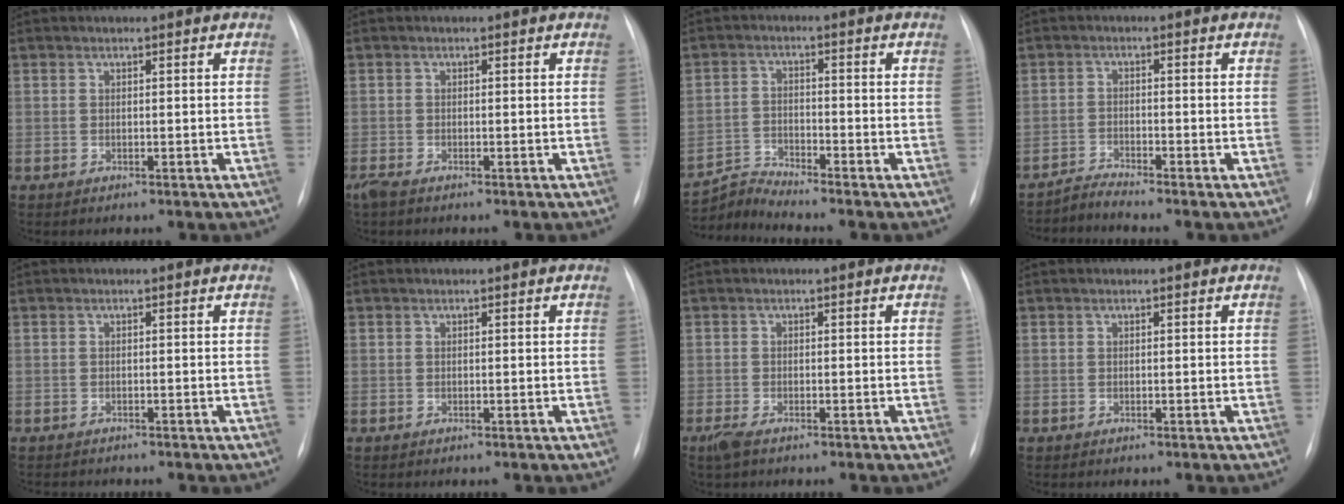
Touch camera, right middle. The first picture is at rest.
{"total": 1.8, "force": [-1.4, 0.5, 1.1], "torque": [-0.029, -0.007, -0.026]}
{"total": 4.5, "force": [-4.0, -1.6, -1.3], "torque": [0.012, -0.015, -0.078]}
{"total": 2.5, "force": [-2.3, -0.8, -0.4], "torque": [0.003, -0.018, -0.046]}
{"total": 1.9, "force": [-1.8, 0.5, 0.3], "torque": [-0.003, -0.005, -0.022]}
{"total": 0.0}
{"total": 2.2, "force": [-1.5, 0.7, 1.5], "torque": [-0.039, -0.007, -0.028]}
{"total": 0.0}